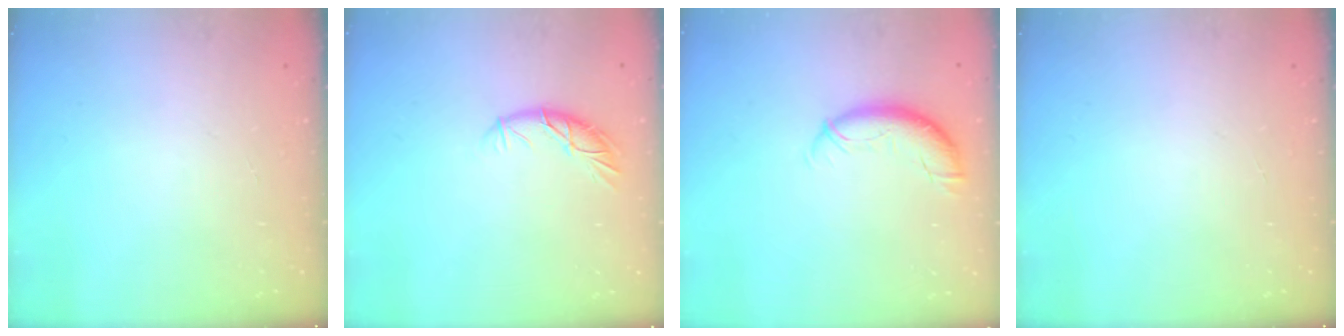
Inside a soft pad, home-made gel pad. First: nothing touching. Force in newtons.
{"total": 8.1, "press": 8.1, "slide": 0.4}
{"total": 9.8, "press": 9.5, "slide": 2.3}
{"total": 0.0}